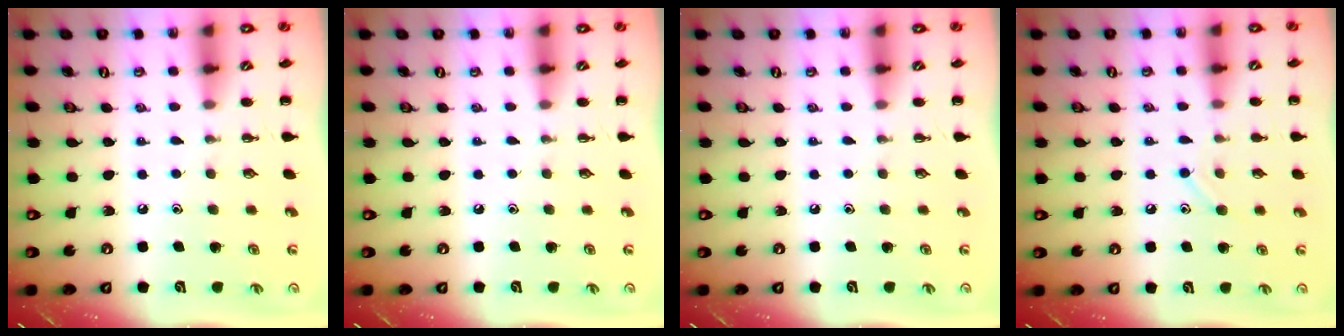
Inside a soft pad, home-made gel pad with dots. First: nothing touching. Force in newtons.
{"total": 0.0}
{"total": 0.0}
{"total": 7.3, "press": 7.0, "slide": 2.2}